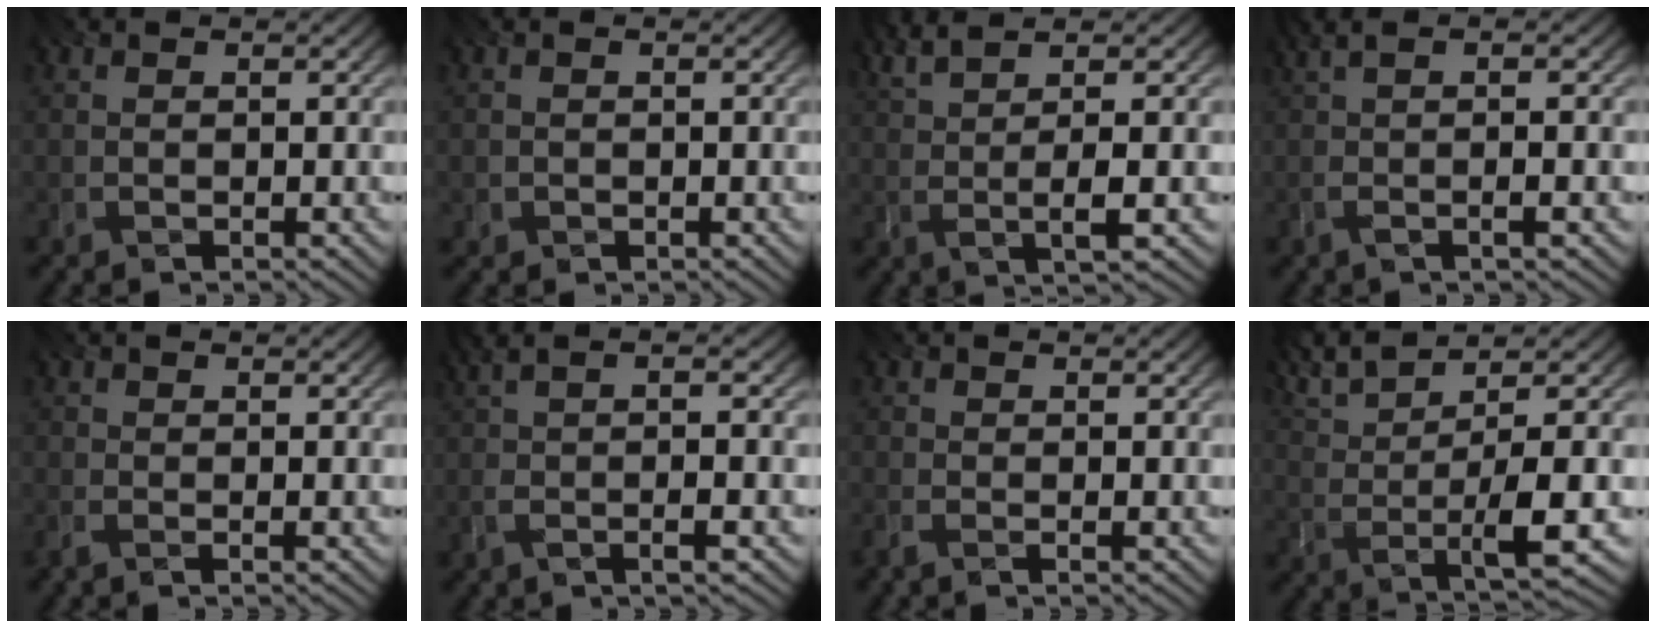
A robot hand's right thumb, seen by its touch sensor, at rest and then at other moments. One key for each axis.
{"total": 0.6, "fx": -0.2, "fy": 0.6, "fz": -0.1, "tx": -0.002, "ty": 0.004, "tz": 0.003}
{"total": 5.6, "fx": 2.1, "fy": 0.8, "fz": 5.1, "tx": -0.092, "ty": 0.014, "tz": 0.029}
{"total": 3.2, "fx": -0.5, "fy": 0.2, "fz": 3.2, "tx": -0.053, "ty": 0.012, "tz": -0.017}
{"total": 0.7, "fx": -0.4, "fy": 0.3, "fz": 0.5, "tx": -0.009, "ty": 0.007, "tz": -0.010}
{"total": 4.5, "fx": -1.1, "fy": 0.4, "fz": 4.3, "tx": -0.072, "ty": 0.015, "tz": -0.025}
{"total": 1.0, "fx": -0.7, "fy": 0.4, "fz": 0.6, "tx": -0.014, "ty": 0.004, "tz": -0.018}
{"total": 7.7, "fx": 3.0, "fy": 1.5, "fz": 7.0, "tx": -0.128, "ty": 0.012, "tz": 0.057}